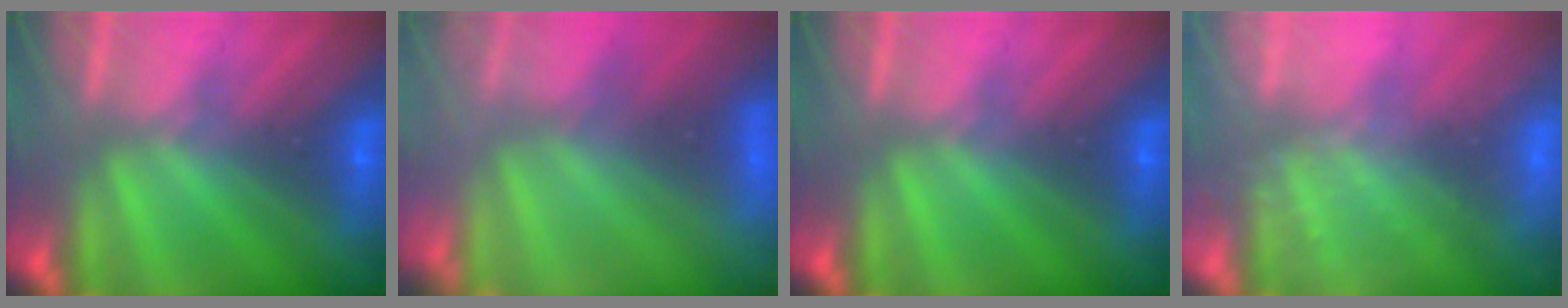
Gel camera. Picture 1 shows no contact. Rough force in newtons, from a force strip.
{"total": 8.4}
{"total": 0.0}
{"total": 2.5}